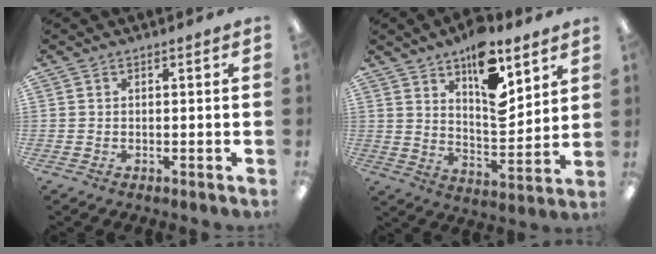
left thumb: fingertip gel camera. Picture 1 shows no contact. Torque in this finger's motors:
{"motor_torque": [1.68, 1.56, 1.53, -0.76, 0.10]}